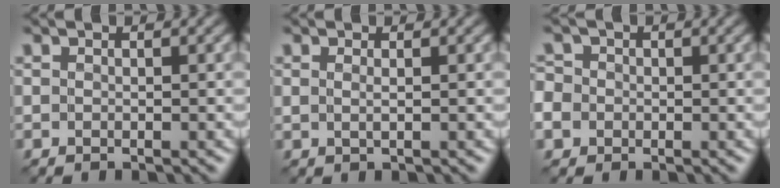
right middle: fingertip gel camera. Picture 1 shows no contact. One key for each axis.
{"total": 0.6, "fx": 0.2, "fy": 0.0, "fz": 0.5, "tx": -0.013, "ty": 0.000, "tz": 0.003}
{"total": 5.1, "fx": -2.2, "fy": 4.3, "fz": 1.5, "tx": -0.041, "ty": -0.003, "tz": -0.059}